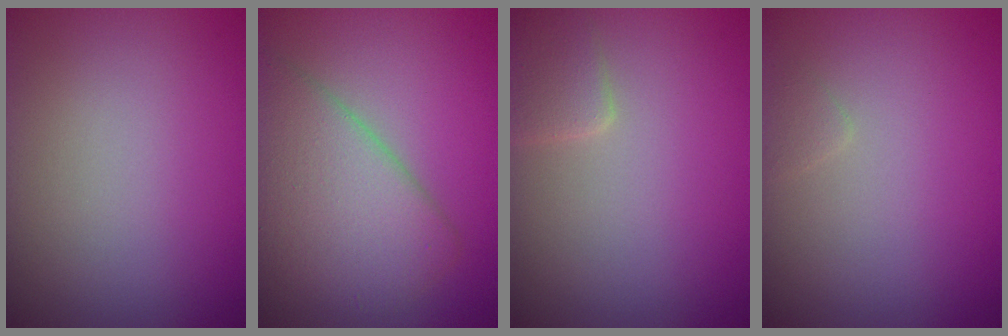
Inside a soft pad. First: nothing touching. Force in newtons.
{"total": 6.6, "press": 6.6, "slide": 0.1}
{"total": 2.1, "press": 2.0, "slide": 0.2}
{"total": 0.6, "press": 0.6, "slide": 0.0}